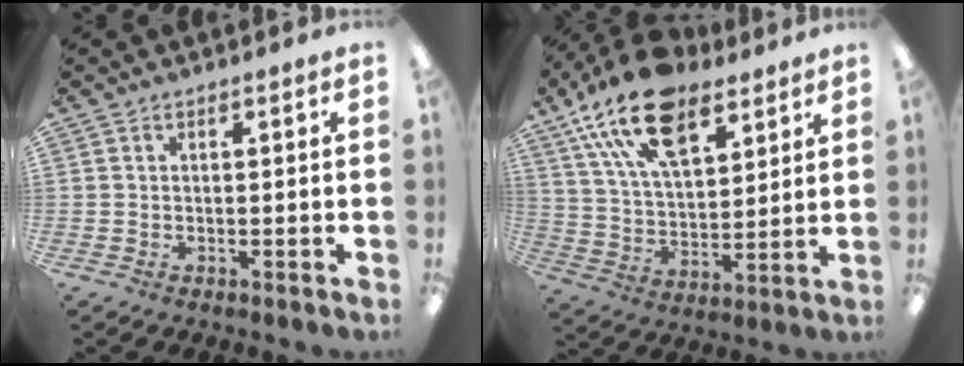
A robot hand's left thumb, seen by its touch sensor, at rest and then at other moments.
{"total": 20.0, "force": [12.5, 10.3, 11.7], "torque": [-0.213, -0.048, 0.223]}